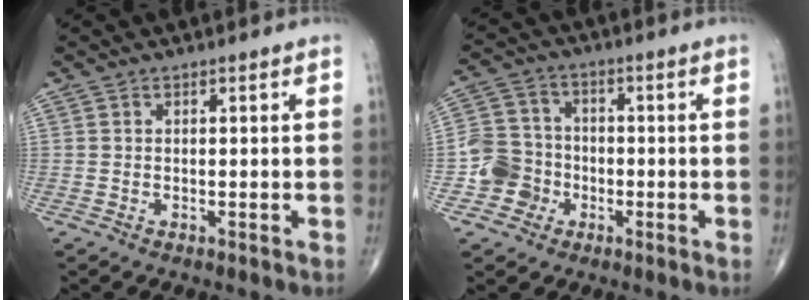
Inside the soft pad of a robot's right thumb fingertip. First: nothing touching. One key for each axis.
{"total": 7.4, "fx": -2.6, "fy": 6.8, "fz": 1.4, "tx": 0.004, "ty": 0.023, "tz": -0.054}